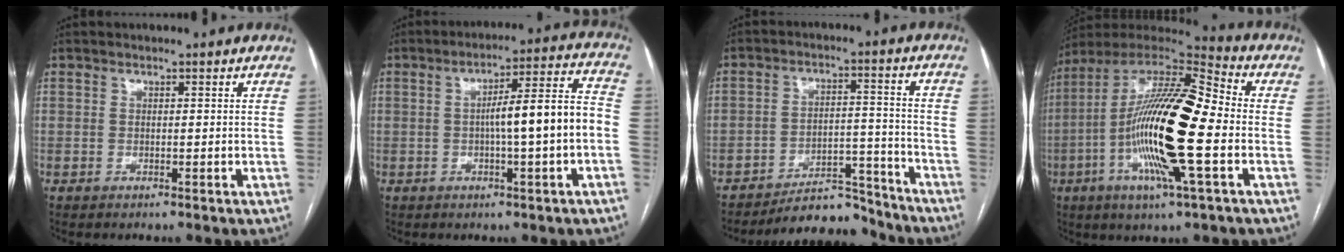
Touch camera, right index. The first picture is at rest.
{"total": 10.7, "force": [-1.7, 0.3, 10.5], "torque": [-0.157, 0.028, -0.026]}
{"total": 9.1, "force": [-8.7, 2.4, 0.9], "torque": [0.001, 0.042, -0.138]}
{"total": 21.7, "force": [-3.7, 2.7, 21.2], "torque": [-0.418, -0.008, -0.074]}